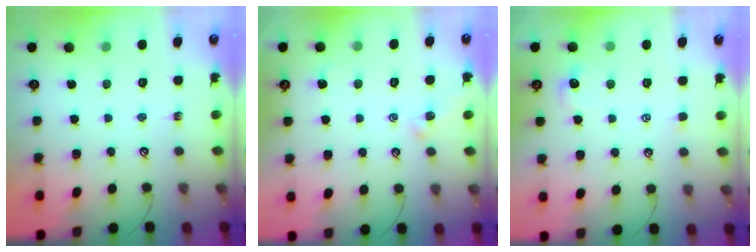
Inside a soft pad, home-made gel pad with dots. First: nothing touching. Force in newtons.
{"total": 2.3, "press": 2.2, "slide": 0.6}
{"total": 1.0, "press": 0.9, "slide": 0.4}